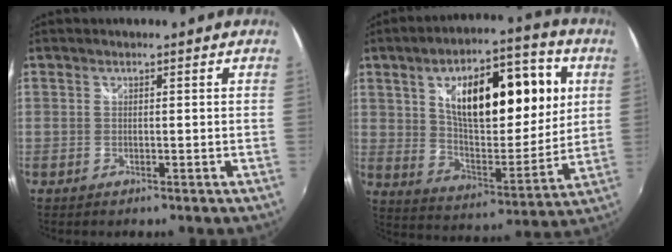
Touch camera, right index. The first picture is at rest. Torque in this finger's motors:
{"motor_torque": [1.66, 0.48, 0.67, 0.12]}